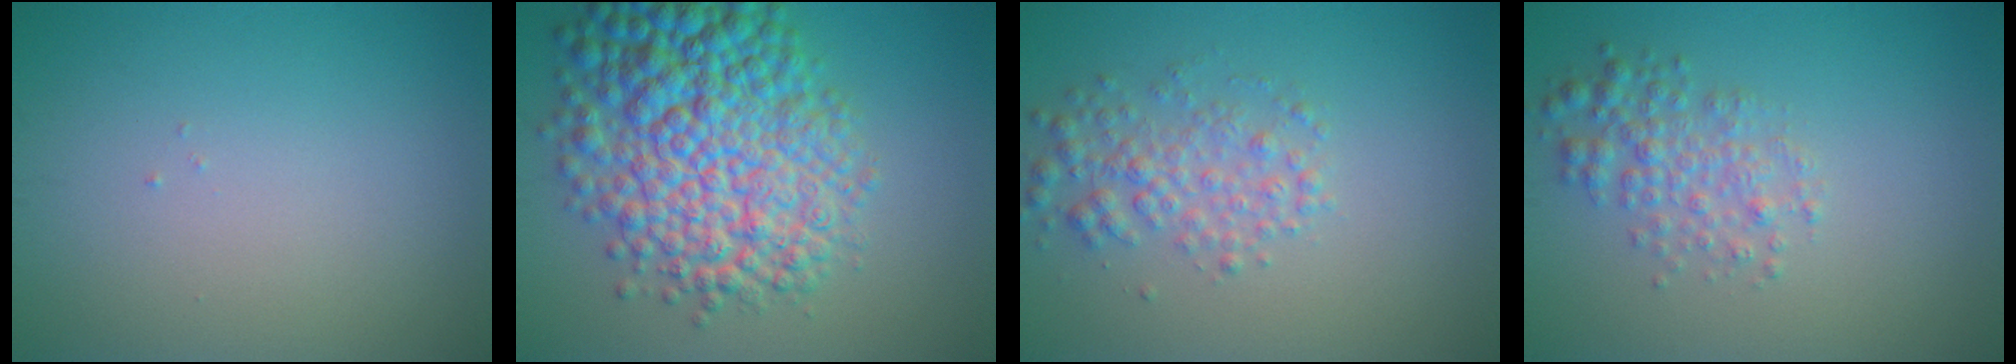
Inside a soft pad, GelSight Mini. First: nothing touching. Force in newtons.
{"total": 11.1, "press": 11.1, "slide": 0.2}
{"total": 2.9, "press": 2.9, "slide": 0.1}
{"total": 2.8, "press": 2.8, "slide": 0.1}